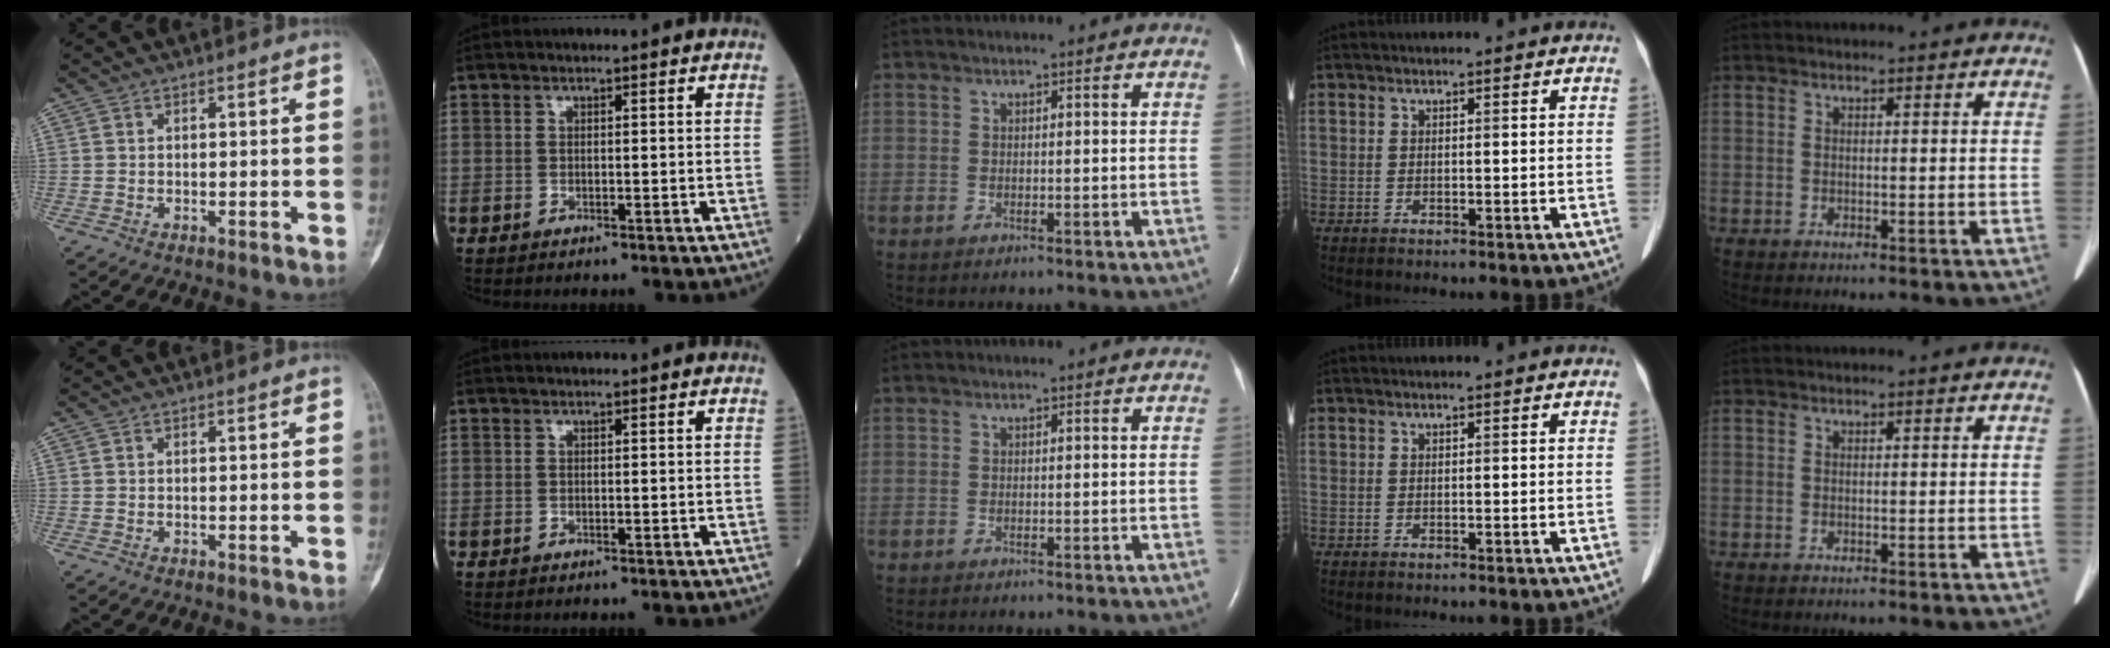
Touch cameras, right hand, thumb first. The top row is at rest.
{}